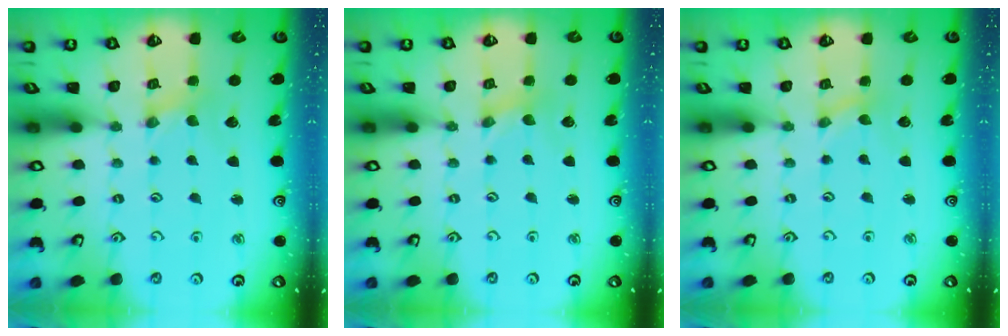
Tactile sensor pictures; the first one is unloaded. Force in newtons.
{"total": 0.0}
{"total": 0.0}